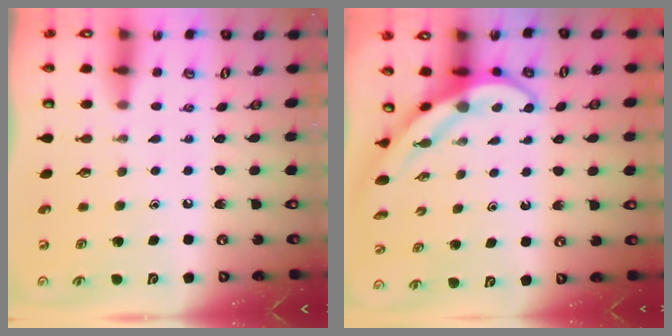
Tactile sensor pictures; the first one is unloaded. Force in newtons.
{"total": 3.9, "press": 3.9, "slide": 0.4}